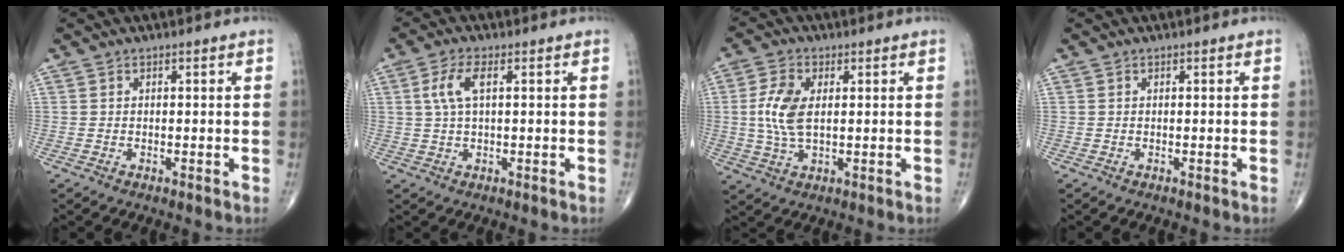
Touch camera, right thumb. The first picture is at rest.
{"total": 5.0, "force": [1.3, 1.9, 4.4], "torque": [-0.104, 0.010, 0.027]}
{"total": 7.9, "force": [0.9, 4.1, 6.6], "torque": [-0.150, -0.001, 0.016]}
{"total": 0.0}